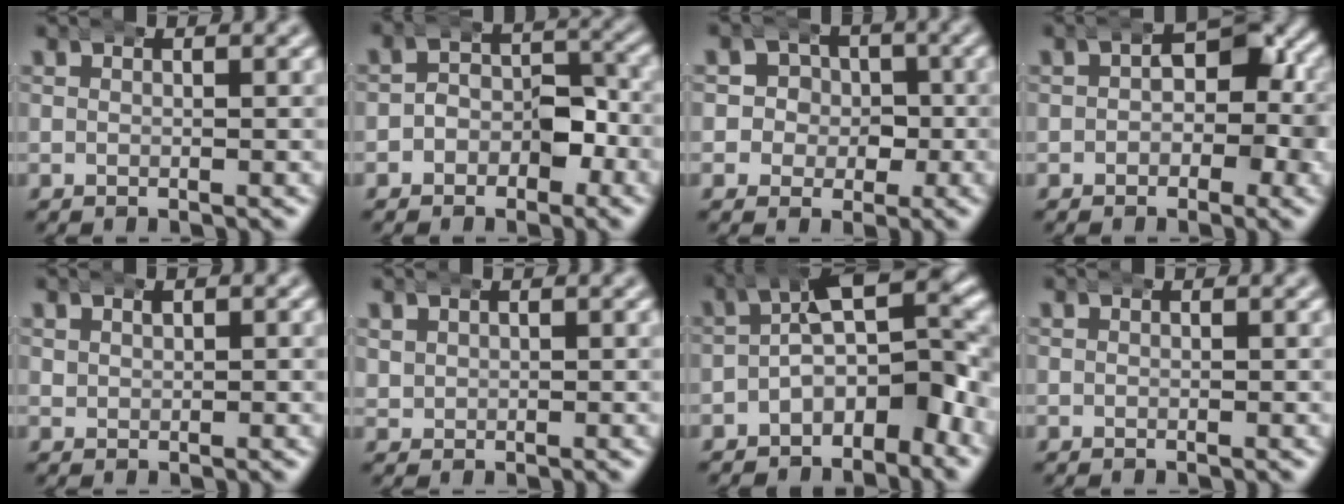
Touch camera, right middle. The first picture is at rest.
{"total": 3.8, "force": [-1.2, 2.9, 2.1], "torque": [-0.022, -0.001, -0.029]}
{"total": 6.8, "force": [-0.6, 6.5, 2.0], "torque": [-0.039, -0.009, -0.023]}
{"total": 5.5, "force": [0.4, 3.6, 4.2], "torque": [-0.051, -0.009, 0.004]}
{"total": 1.4, "force": [0.9, 0.9, 0.6], "torque": [-0.010, 0.002, 0.018]}
{"total": 1.6, "force": [0.9, 1.2, 0.4], "torque": [-0.017, 0.000, 0.023]}
{"total": 8.9, "force": [-0.3, 5.1, 7.3], "torque": [-0.078, 0.006, -0.015]}
{"total": 0.0}